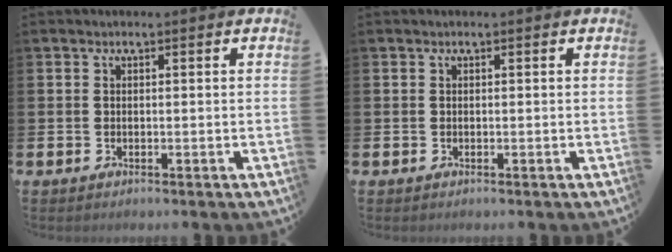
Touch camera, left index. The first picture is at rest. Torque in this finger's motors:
{"motor_torque": [-0.01, 0.01, 0.00, 0.00]}